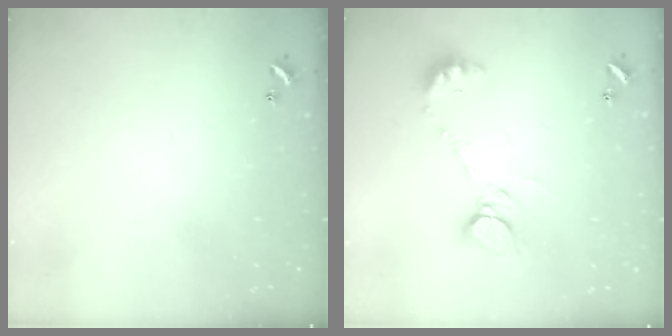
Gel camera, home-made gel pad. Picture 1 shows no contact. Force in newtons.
{"total": 9.7, "press": 9.6, "slide": 0.9}